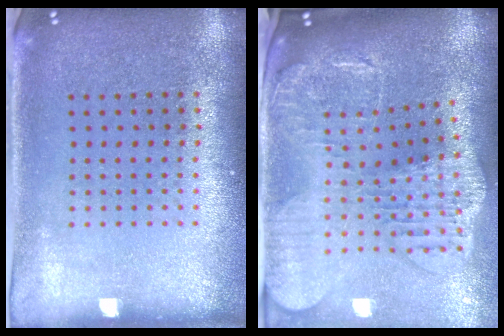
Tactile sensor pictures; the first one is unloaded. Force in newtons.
{"total": 3.1, "press": 2.5, "slide": 1.8}